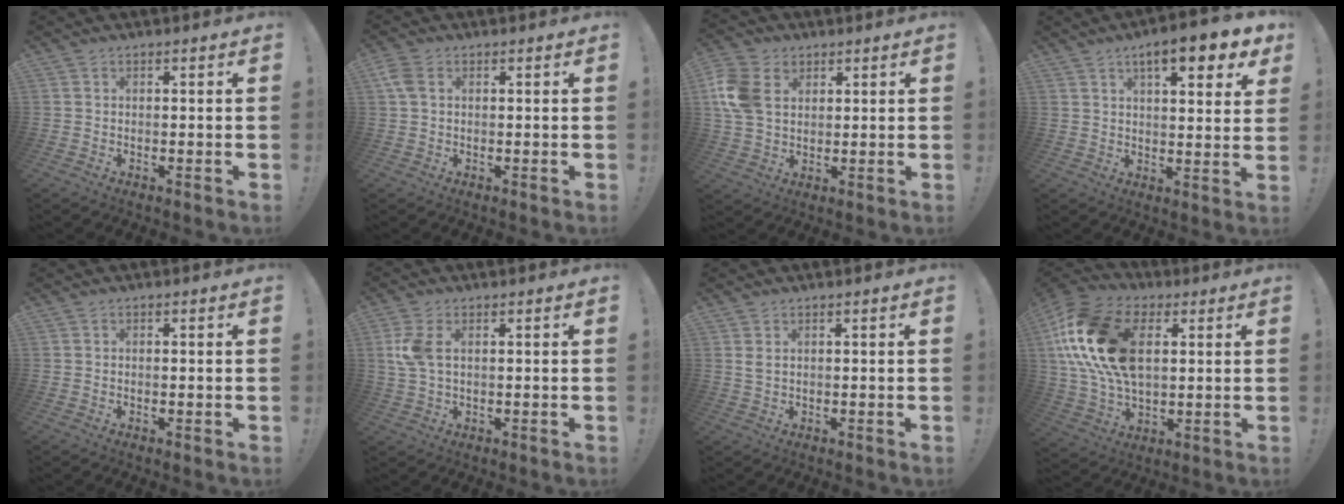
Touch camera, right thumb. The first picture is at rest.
{"total": 4.1, "force": [1.3, 2.7, 2.9], "torque": [-0.067, 0.006, 0.026]}
{"total": 12.8, "force": [3.9, 9.6, 7.5], "torque": [-0.159, -0.003, 0.080]}
{"total": 10.1, "force": [5.9, 2.5, 7.9], "torque": [-0.105, -0.029, 0.092]}
{"total": 0.0}
{"total": 6.0, "force": [1.4, 3.1, 4.9], "torque": [-0.107, -0.002, 0.021]}
{"total": 1.9, "force": [0.9, 0.8, 1.5], "torque": [-0.027, 0.002, 0.015]}
{"total": 23.3, "force": [5.8, 14.9, 17.0], "torque": [-0.330, -0.007, 0.110]}